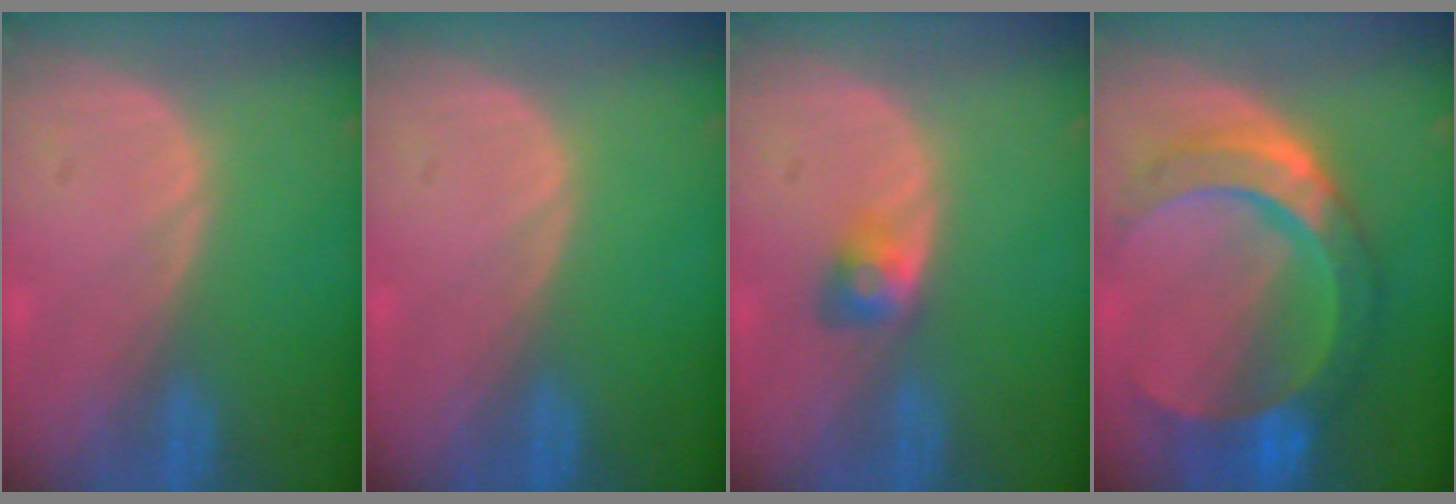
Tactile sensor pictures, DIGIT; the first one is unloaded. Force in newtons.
{"total": 0.0}
{"total": 2.8, "press": 2.6, "slide": 1.2}
{"total": 10.4, "press": 10.4, "slide": 1.1}